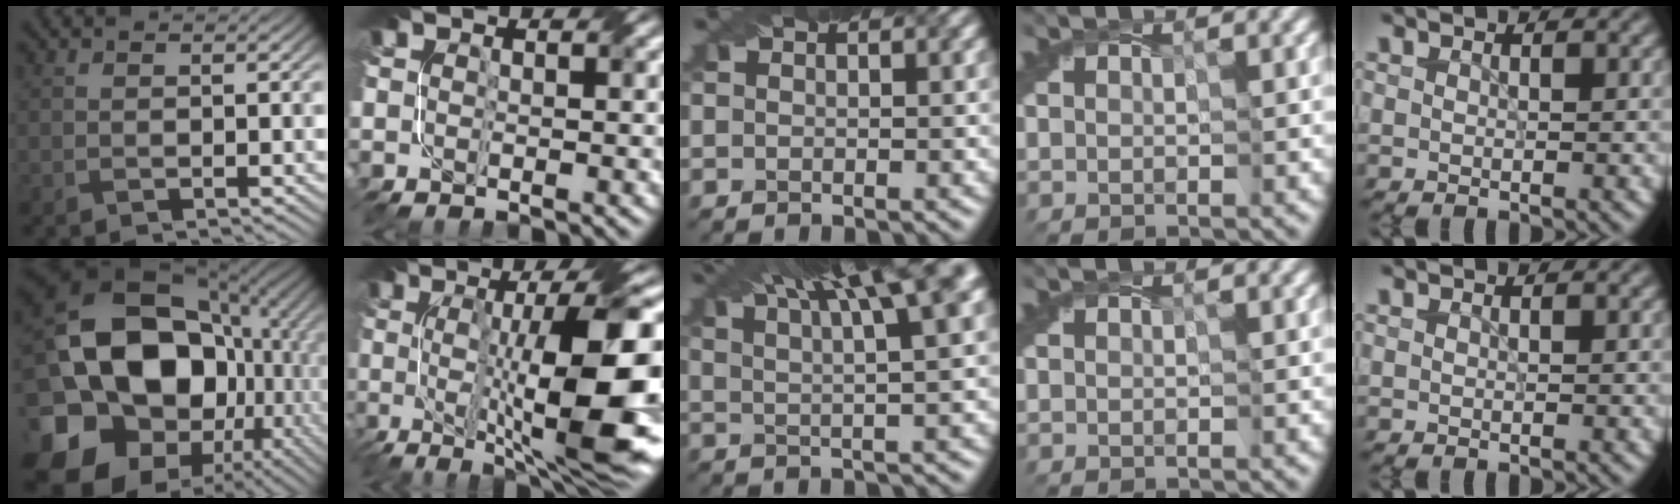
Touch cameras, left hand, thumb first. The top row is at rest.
{"thumb": {"total": 24.4, "force": [-1.6, 19.8, 14.0], "torque": [-0.321, -0.039, -0.040]}, "index": {"total": 14.8, "force": [-1.0, 3.8, 14.3], "torque": [-0.191, 0.000, -0.016]}, "middle": {"total": 12.6, "force": [7.5, 3.5, 9.5], "torque": [-0.106, 0.046, 0.083]}}